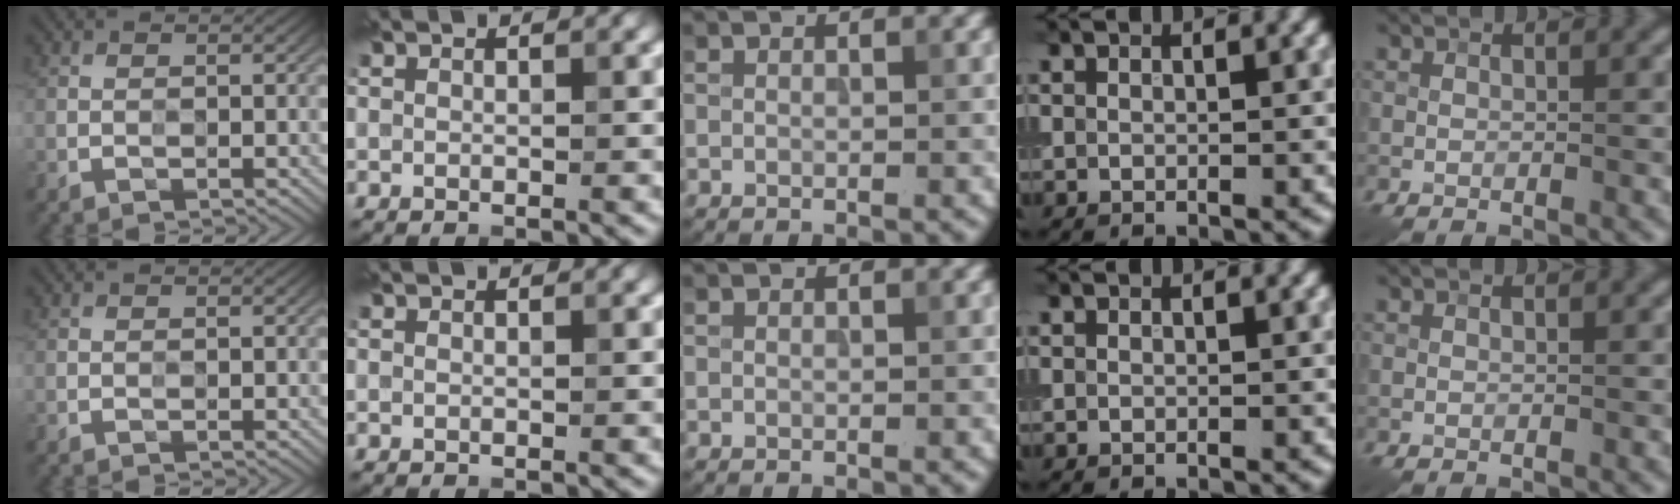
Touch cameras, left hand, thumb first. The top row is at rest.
{}